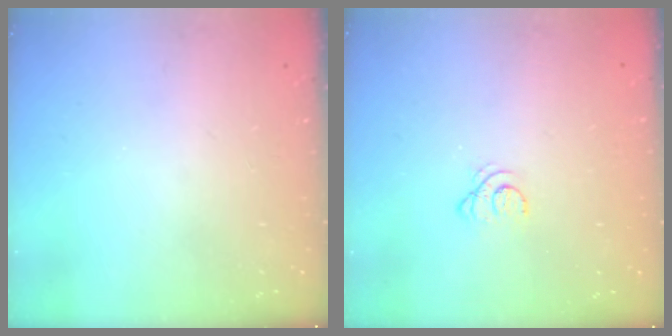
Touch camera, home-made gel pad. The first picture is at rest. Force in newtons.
{"total": 2.2, "press": 2.2, "slide": 0.2}